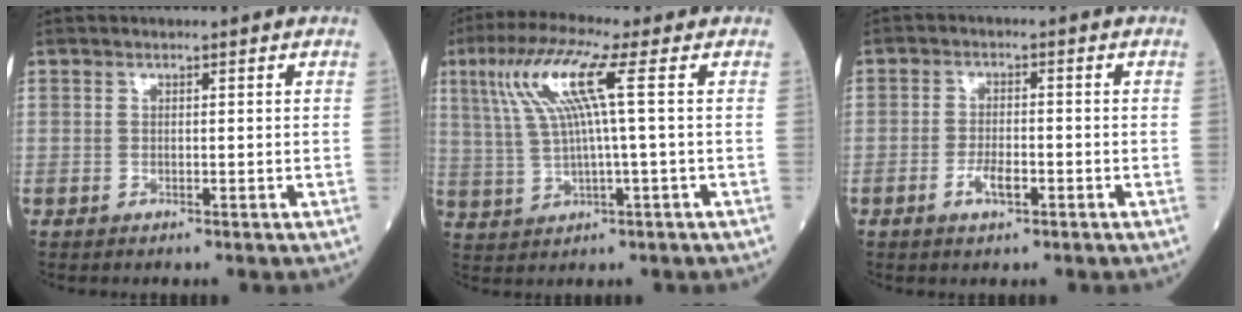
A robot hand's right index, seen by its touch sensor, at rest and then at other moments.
{"total": 9.4, "force": [2.8, -0.3, 9.0], "torque": [-0.192, 0.022, 0.057]}
{"total": 3.4, "force": [-1.7, 1.1, 2.8], "torque": [-0.055, 0.002, -0.032]}